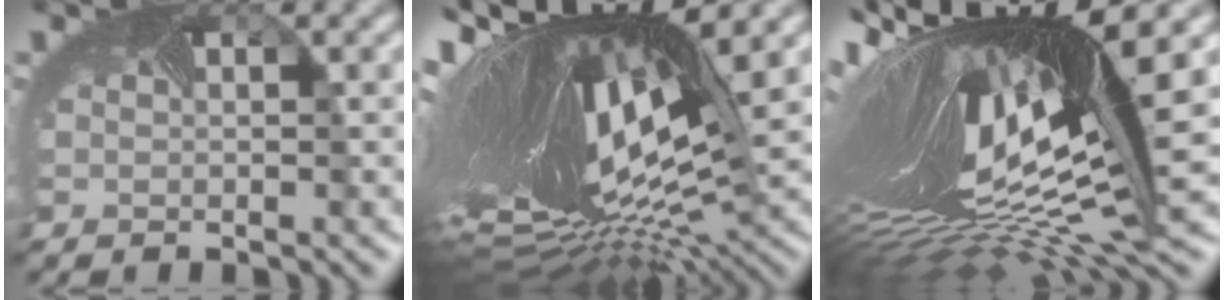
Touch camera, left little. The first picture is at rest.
{"total": 18.4, "force": [3.5, 6.8, 16.7], "torque": [-0.304, -0.010, 0.077]}
{"total": 18.6, "force": [3.6, 7.0, 16.8], "torque": [-0.327, -0.013, 0.070]}